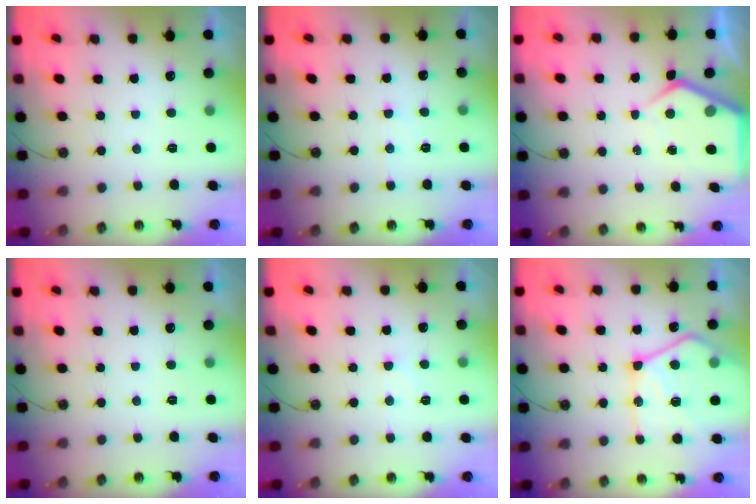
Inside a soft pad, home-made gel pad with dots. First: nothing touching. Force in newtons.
{"total": 3.3, "press": 3.3, "slide": 0.6}
{"total": 6.5, "press": 6.5, "slide": 0.5}
{"total": 0.0}
{"total": 5.5, "press": 5.5, "slide": 0.7}
{"total": 17.9, "press": 17.9, "slide": 1.4}